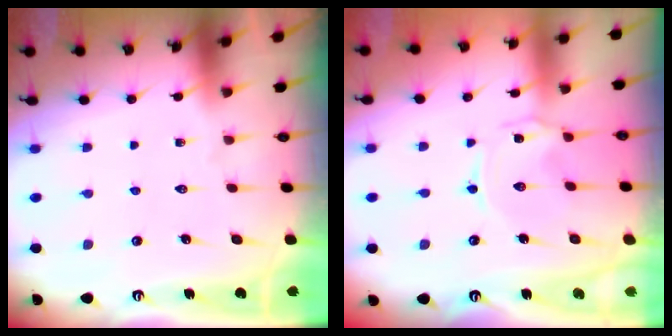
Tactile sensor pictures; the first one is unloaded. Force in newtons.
{"total": 0.0}